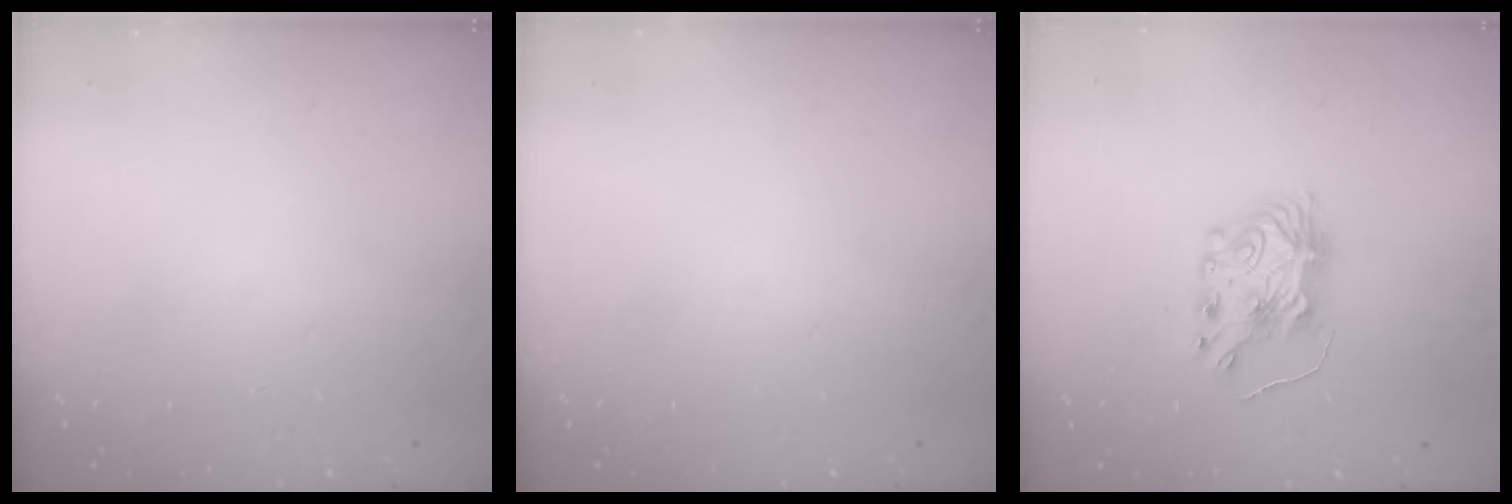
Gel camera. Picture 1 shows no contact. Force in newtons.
{"total": 0.0}
{"total": 7.5, "press": 7.5, "slide": 0.6}